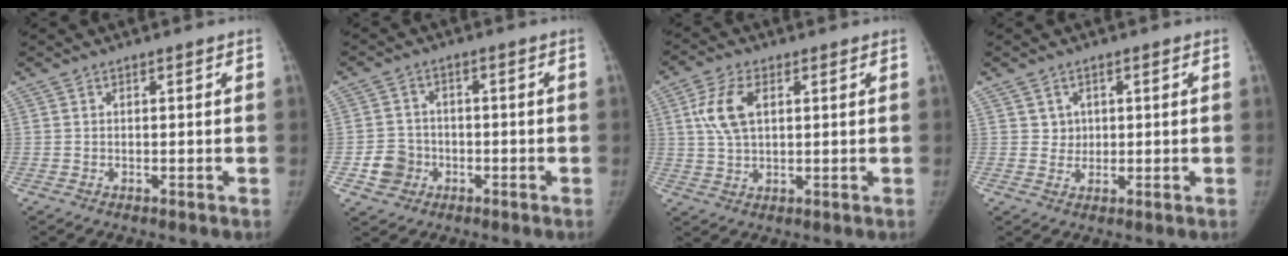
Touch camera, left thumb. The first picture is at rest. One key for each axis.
{"total": 5.6, "fx": -1.9, "fy": 5.1, "fz": 1.5, "tx": -0.005, "ty": 0.015, "tz": -0.031}
{"total": 7.7, "fx": 2.2, "fy": 4.4, "fz": 6.0, "tx": -0.120, "ty": 0.002, "tz": 0.043}
{"total": 2.6, "fx": 0.8, "fy": 2.4, "fz": 0.3, "tx": 0.013, "ty": -0.003, "tz": 0.014}